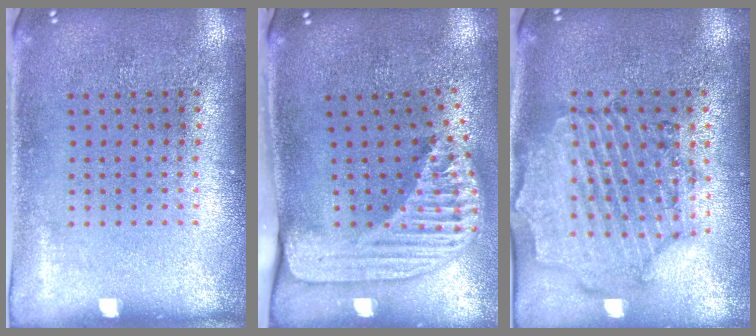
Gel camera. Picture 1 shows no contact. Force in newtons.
{"total": 2.5, "press": 1.8, "slide": 1.8}
{"total": 1.6, "press": 1.6, "slide": 0.3}